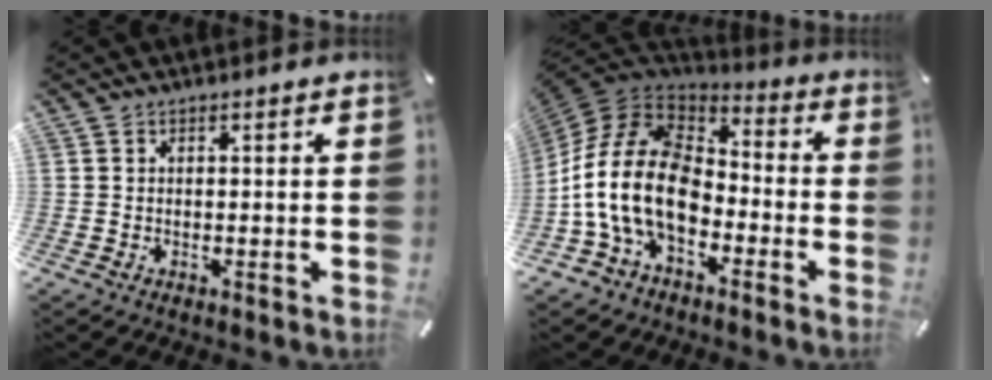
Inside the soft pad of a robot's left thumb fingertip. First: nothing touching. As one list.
[{"total": 19.1, "force": [-6.3, 12.9, 12.6], "torque": [-0.264, 0.033, -0.112]}]